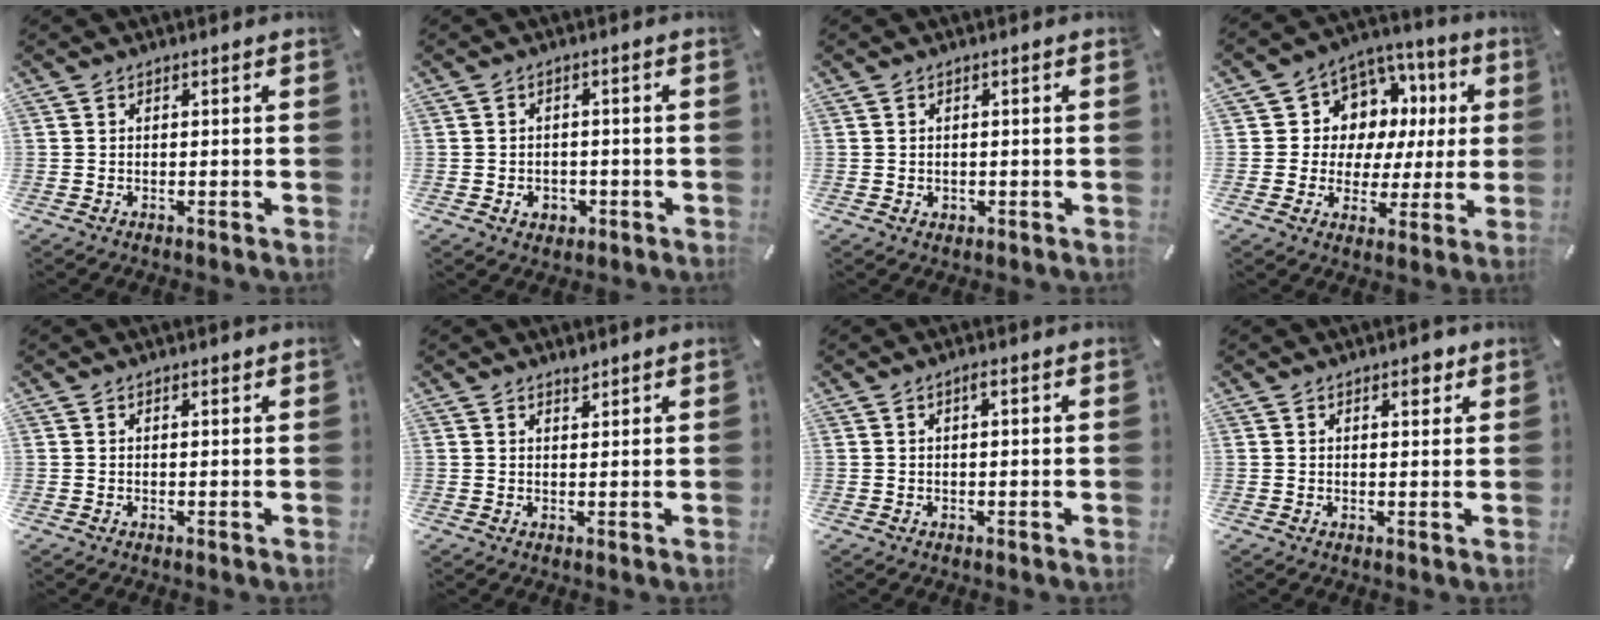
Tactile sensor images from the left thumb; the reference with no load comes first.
{"total": 3.7, "force": [-1.1, 3.1, 1.8], "torque": [-0.022, 0.002, -0.020]}
{"total": 1.2, "force": [-0.1, 1.1, 0.5], "torque": [-0.010, 0.005, -0.003]}
{"total": 9.4, "force": [2.6, 8.9, 1.6], "torque": [-0.031, -0.033, 0.054]}
{"total": 0.6, "force": [0.4, 0.2, 0.5], "torque": [-0.008, 0.002, 0.006]}
{"total": 1.7, "force": [1.5, 0.6, 0.4], "torque": [0.000, -0.005, 0.027]}
{"total": 1.8, "force": [0.5, 0.4, 1.7], "torque": [-0.033, 0.003, 0.007]}
{"total": 2.9, "force": [1.8, 1.3, 1.8], "torque": [-0.013, -0.007, 0.027]}